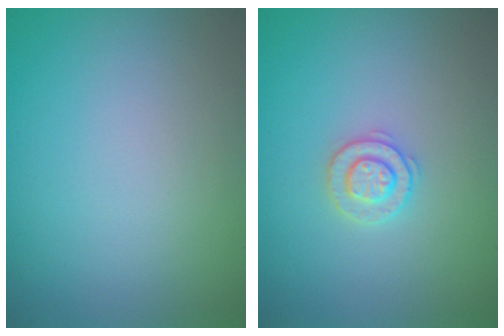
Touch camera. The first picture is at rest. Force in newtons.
{"total": 2.0, "press": 1.9, "slide": 0.4}